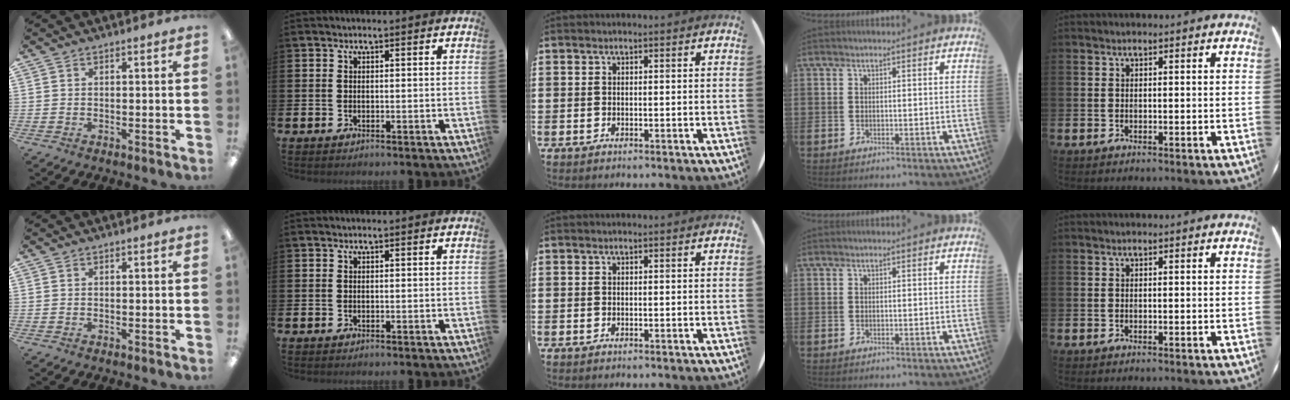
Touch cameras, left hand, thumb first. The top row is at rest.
{}